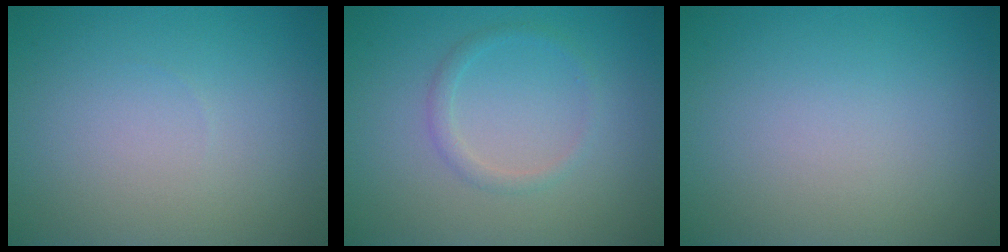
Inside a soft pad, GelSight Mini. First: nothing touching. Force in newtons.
{"total": 1.3, "press": 1.3, "slide": 0.1}
{"total": 0.0}